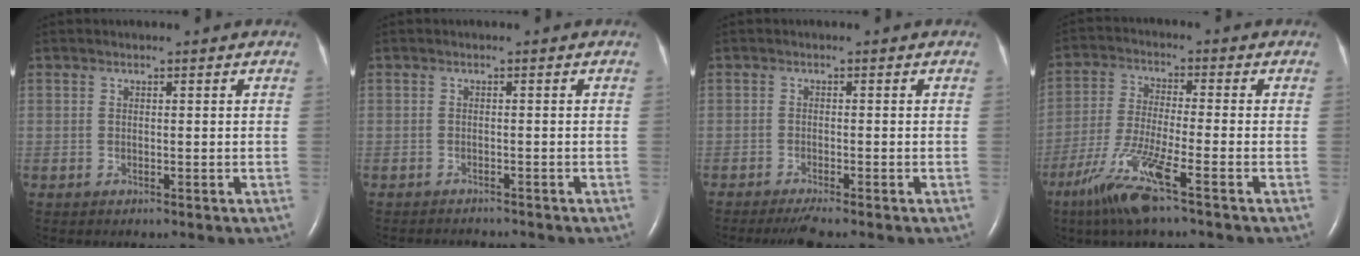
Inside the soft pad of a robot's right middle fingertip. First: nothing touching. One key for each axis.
{"total": 3.0, "fx": -2.9, "fy": 0.3, "fz": 0.5, "tx": -0.005, "ty": -0.010, "tz": -0.039}
{"total": 3.2, "fx": -2.6, "fy": -0.2, "fz": 1.8, "tx": -0.034, "ty": -0.008, "tz": -0.043}
{"total": 9.9, "fx": -5.8, "fy": -0.1, "fz": 8.0, "tx": -0.172, "ty": -0.028, "tz": -0.117}